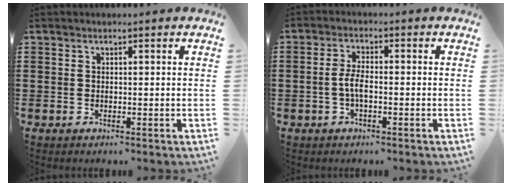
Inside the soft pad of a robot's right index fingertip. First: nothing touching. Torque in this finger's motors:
{"motor_torque": [1.01, 1.13, 0.27, 0.11]}